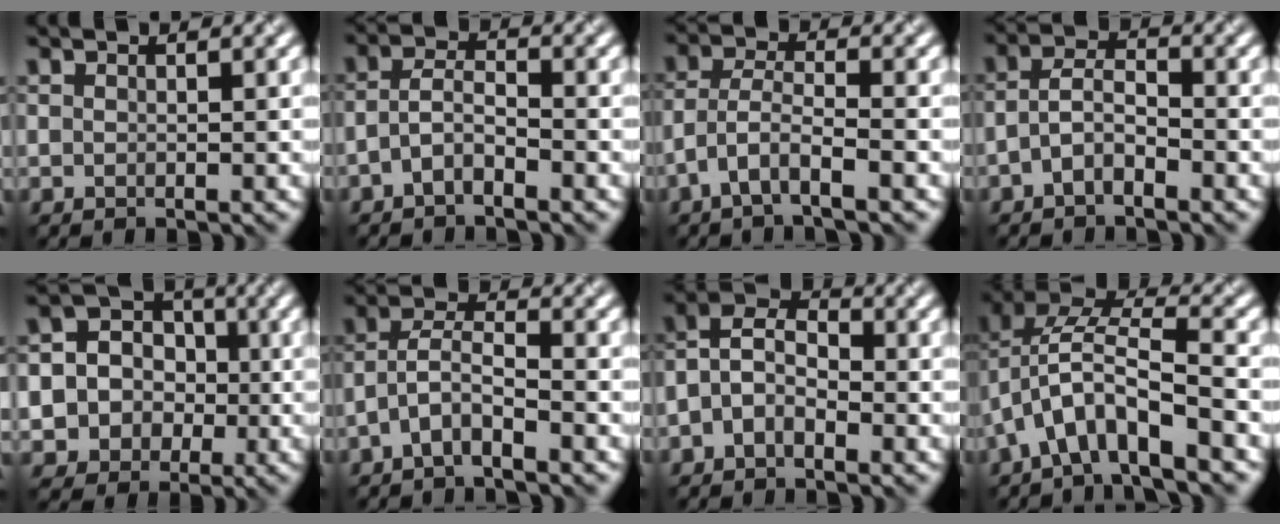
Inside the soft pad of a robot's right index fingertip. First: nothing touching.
{"total": 2.4, "force": [-1.3, 0.8, 1.8], "torque": [-0.039, 0.007, -0.034]}
{"total": 3.5, "force": [-2.1, 0.8, 2.7], "torque": [-0.057, 0.005, -0.050]}
{"total": 2.7, "force": [-1.4, 1.1, 2.0], "torque": [-0.041, 0.009, -0.035]}
{"total": 7.9, "force": [-1.5, 7.4, 2.2], "torque": [-0.042, 0.009, -0.047]}
{"total": 3.0, "force": [-1.9, 0.8, 2.2], "torque": [-0.048, 0.010, -0.047]}
{"total": 4.2, "force": [-1.2, 2.6, 3.0], "torque": [-0.060, 0.014, -0.036]}
{"total": 7.6, "force": [-2.9, 2.9, 6.4], "torque": [-0.122, 0.018, -0.058]}